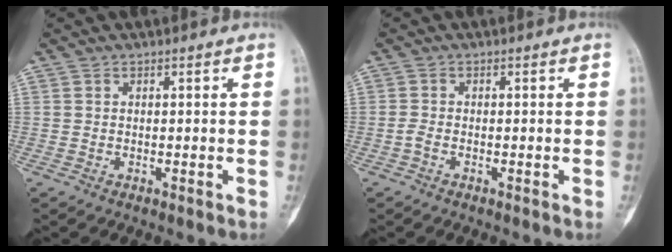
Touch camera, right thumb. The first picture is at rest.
{"total": 1.2, "force": [-0.6, 0.5, 0.9], "torque": [-0.023, 0.002, -0.017]}